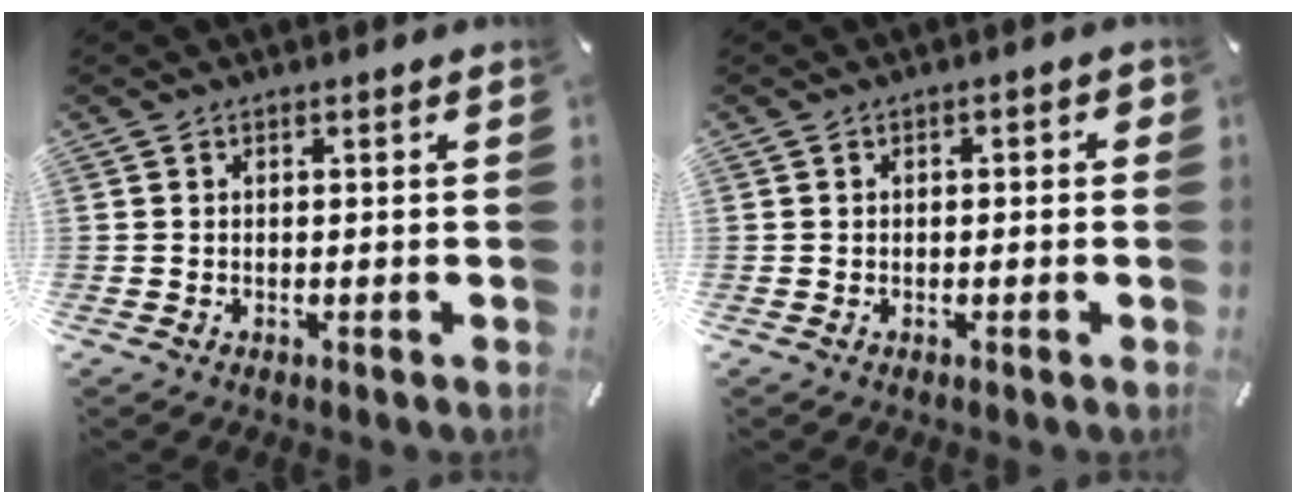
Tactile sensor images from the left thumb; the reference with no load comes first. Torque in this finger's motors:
{"motor_torque": [0.18, -0.12, -0.15, 0.13, -0.15]}